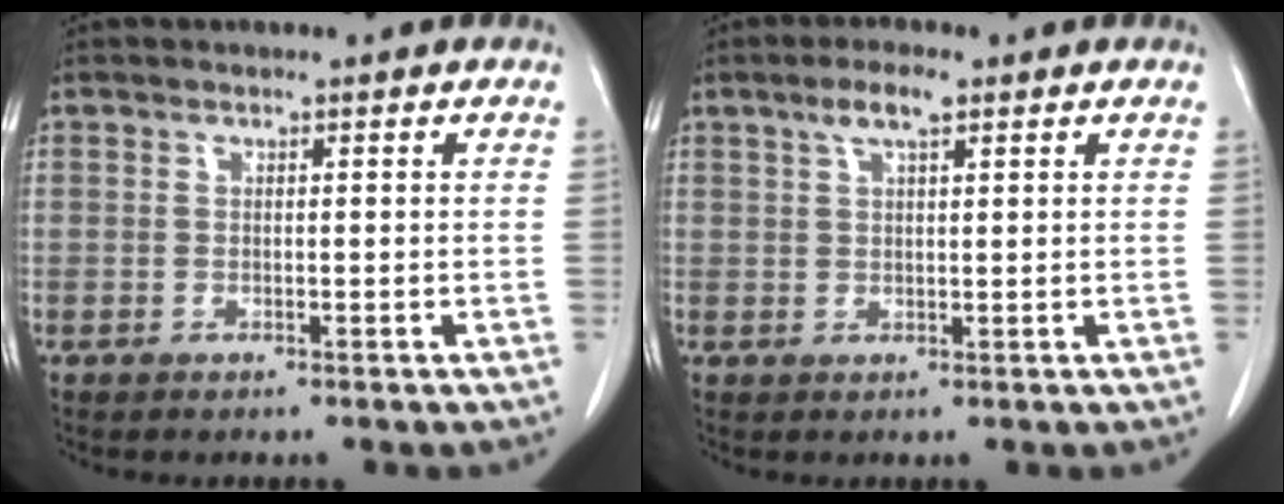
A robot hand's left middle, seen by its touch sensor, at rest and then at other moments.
{"total": 3.6, "force": [2.1, 0.7, 2.8], "torque": [-0.060, 0.008, 0.041]}